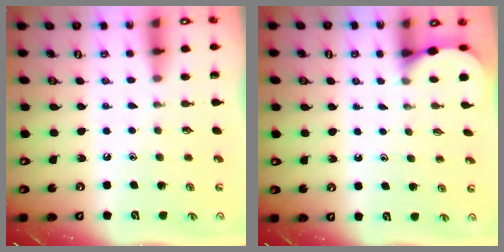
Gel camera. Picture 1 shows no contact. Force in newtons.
{"total": 1.9, "press": 1.9, "slide": 0.2}